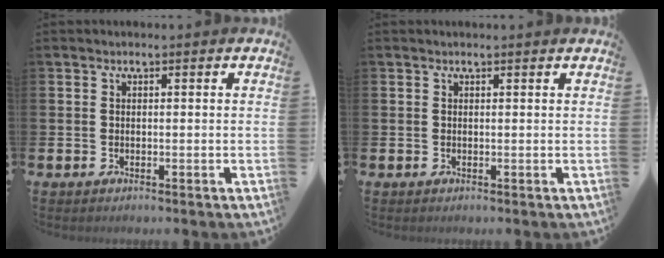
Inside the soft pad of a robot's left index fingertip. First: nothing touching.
{"total": 0.0}